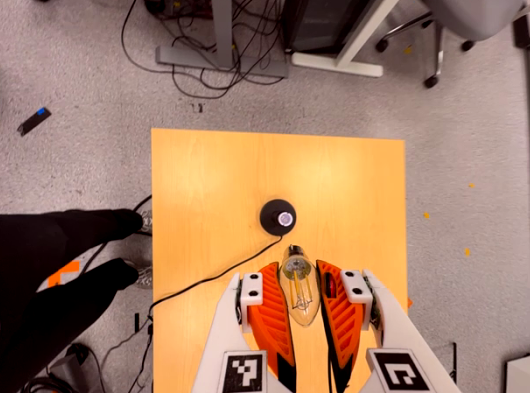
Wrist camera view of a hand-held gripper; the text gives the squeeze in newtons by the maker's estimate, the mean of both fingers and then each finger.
{"total": 21.3, "left": 25.7, "right": 16.9}